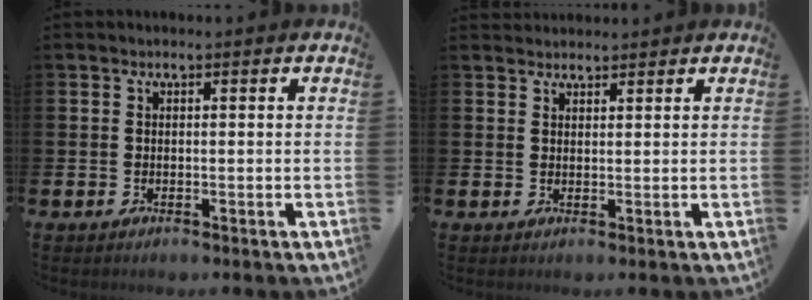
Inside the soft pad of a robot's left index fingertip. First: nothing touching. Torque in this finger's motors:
{"motor_torque": [1.08, -1.06, 0.06, 0.06]}